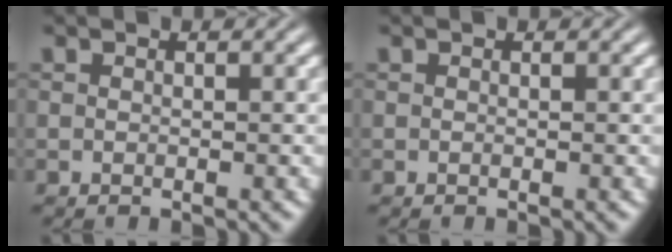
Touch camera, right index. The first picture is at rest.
{"total": 0.0}